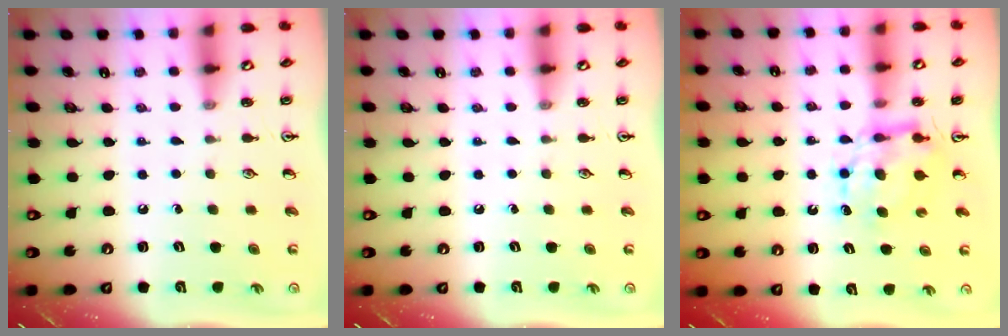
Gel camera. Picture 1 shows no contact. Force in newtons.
{"total": 0.0}
{"total": 7.2, "press": 7.2, "slide": 0.3}